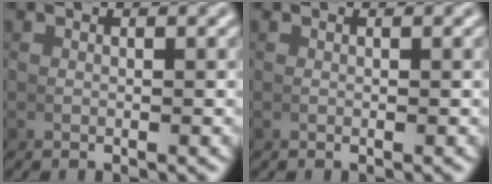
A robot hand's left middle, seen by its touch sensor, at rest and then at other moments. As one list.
[{"total": 0.0}]